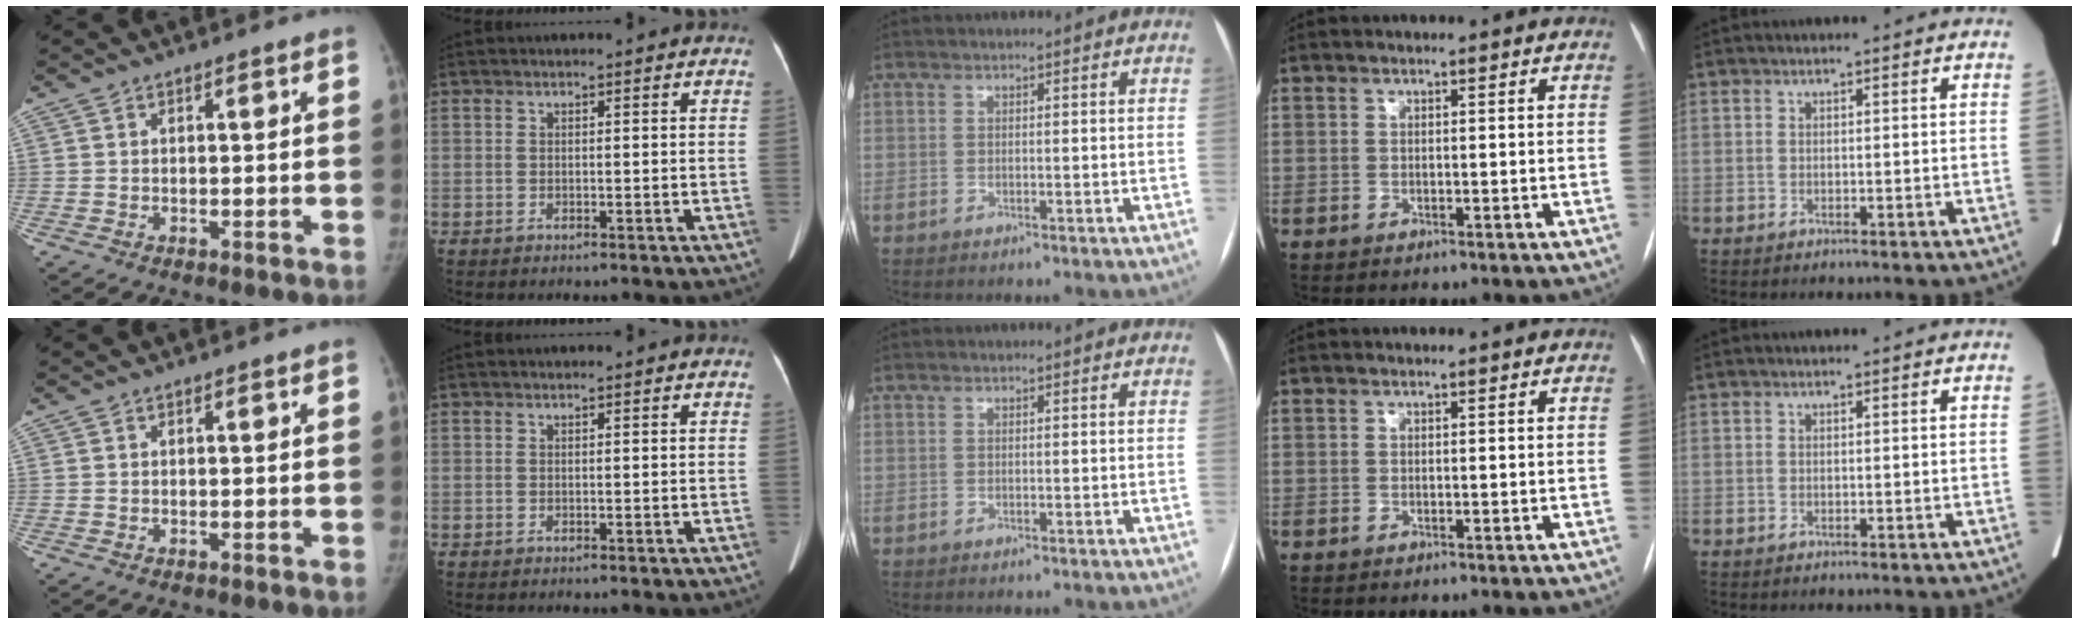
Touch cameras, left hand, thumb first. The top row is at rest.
{}